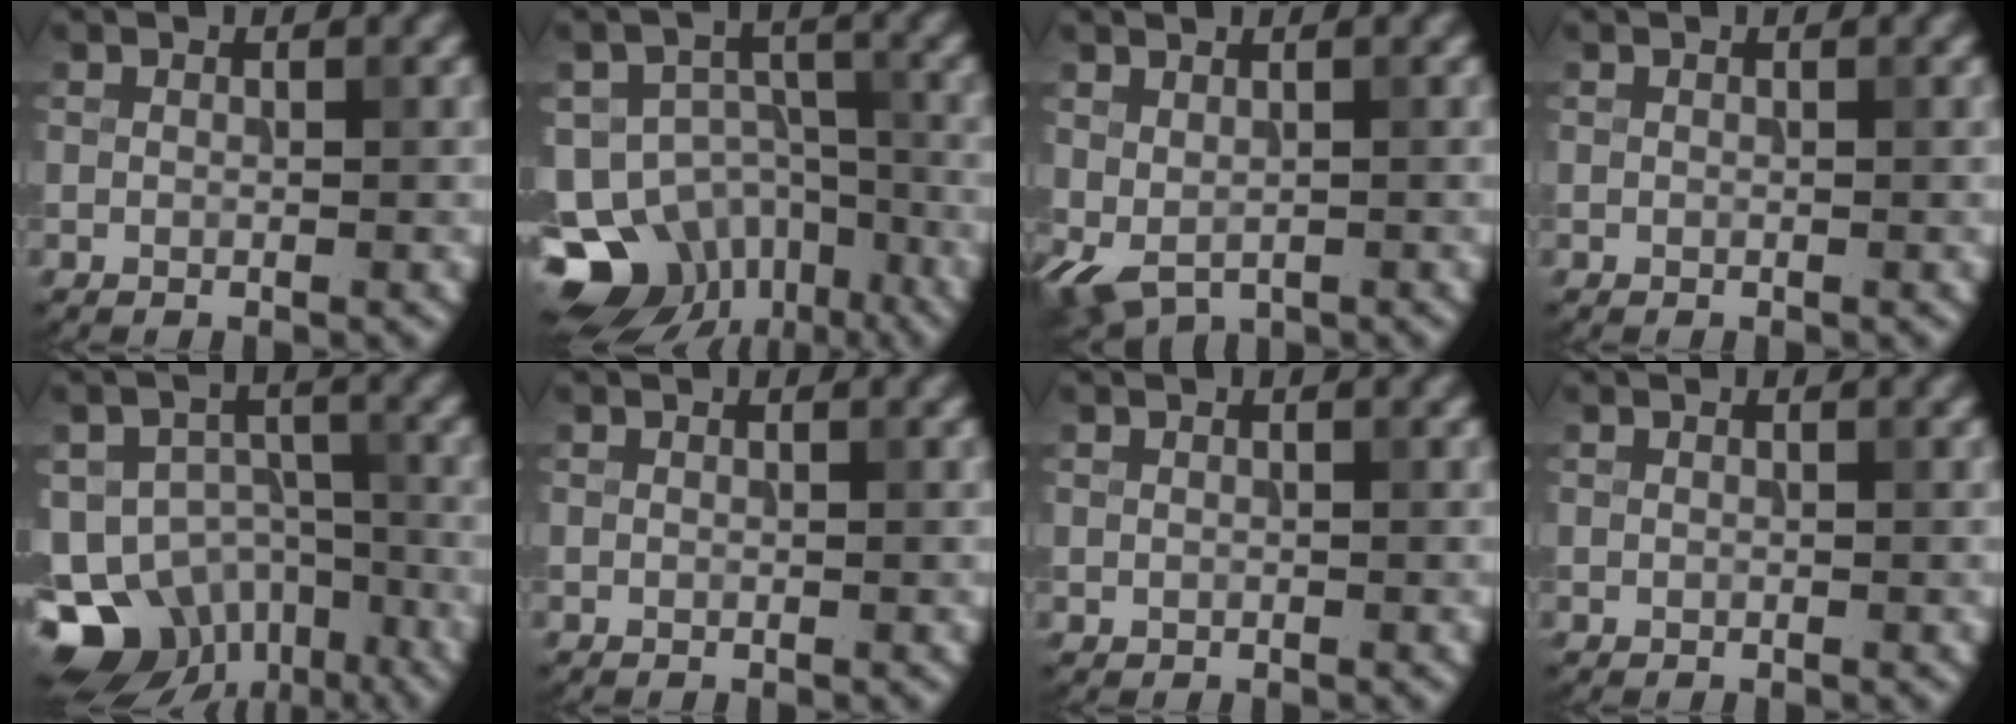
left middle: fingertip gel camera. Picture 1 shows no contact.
{"total": 13.3, "force": [-8.8, 8.6, 5.0], "torque": [-0.084, -0.007, -0.120]}
{"total": 2.2, "force": [-0.1, 1.5, 1.6], "torque": [-0.035, -0.011, 0.009]}
{"total": 0.0}
{"total": 11.6, "force": [-7.3, 7.5, 4.9], "torque": [-0.074, -0.003, -0.110]}
{"total": 0.0}
{"total": 0.0}
{"total": 0.0}